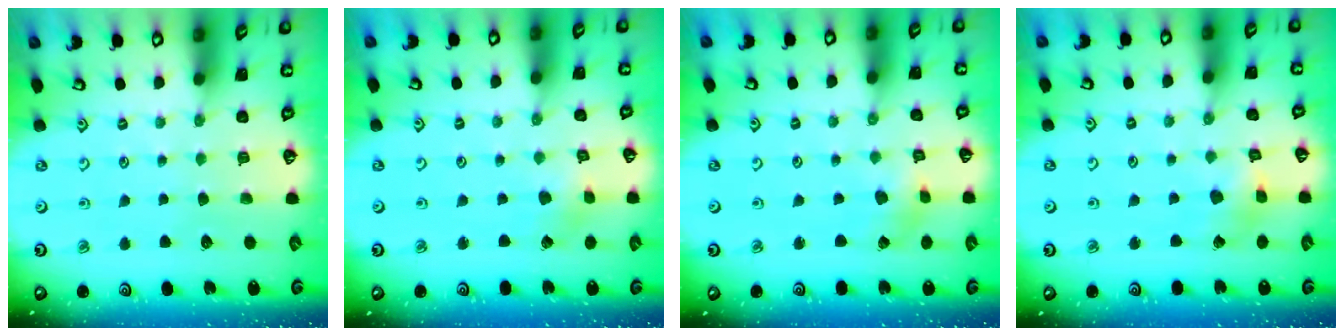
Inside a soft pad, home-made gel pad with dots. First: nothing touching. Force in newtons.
{"total": 2.2, "press": 2.2, "slide": 0.3}
{"total": 1.4, "press": 1.4, "slide": 0.2}
{"total": 5.0, "press": 5.0, "slide": 0.5}